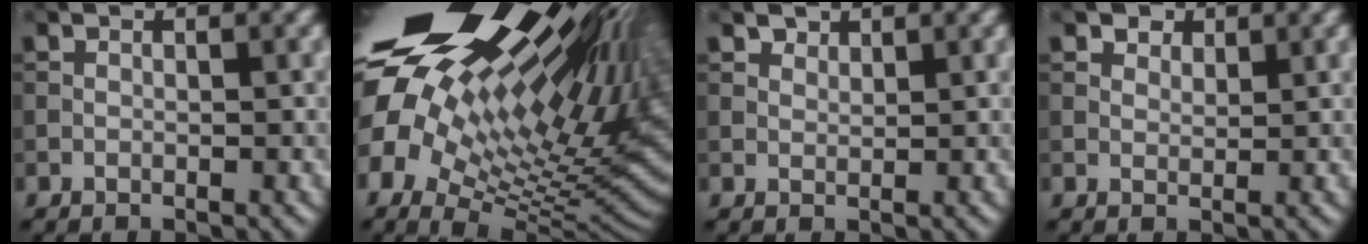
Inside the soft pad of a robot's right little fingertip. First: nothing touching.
{"total": 21.8, "force": [8.2, 10.3, 17.3], "torque": [-0.295, 0.011, 0.167]}
{"total": 1.1, "force": [1.0, 0.5, 0.2], "torque": [-0.005, 0.000, 0.020]}
{"total": 2.3, "force": [1.7, 1.3, 0.8], "torque": [-0.017, -0.009, 0.031]}